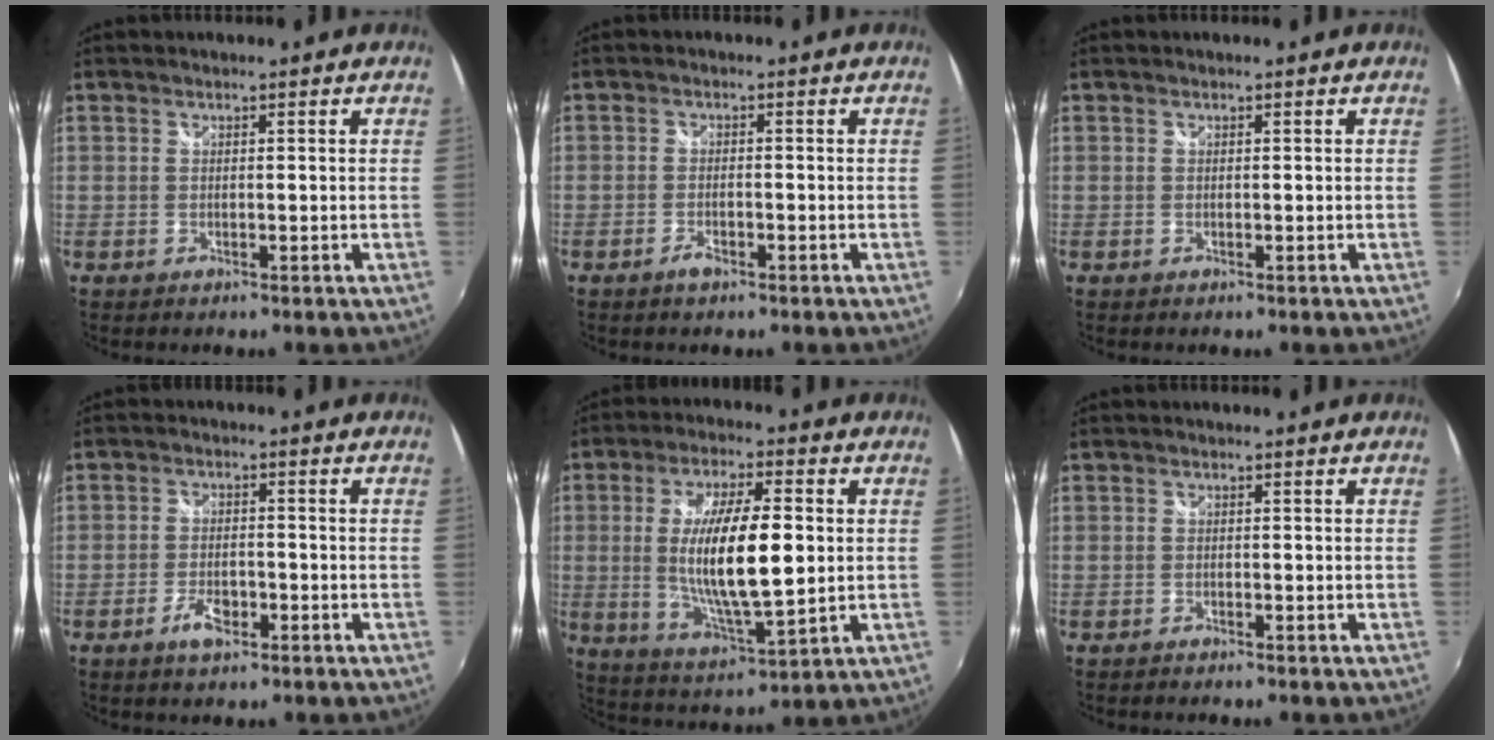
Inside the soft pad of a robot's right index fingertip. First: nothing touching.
{"total": 2.1, "force": [-1.3, 0.9, 1.4], "torque": [-0.031, -0.002, -0.025]}
{"total": 0.0}
{"total": 4.6, "force": [-2.4, 2.0, 3.3], "torque": [-0.073, -0.003, -0.043]}
{"total": 15.6, "force": [0.4, 4.2, 15.0], "torque": [-0.275, -0.011, 0.017]}
{"total": 0.9, "force": [-0.8, 0.1, 0.3], "torque": [-0.009, -0.004, -0.015]}